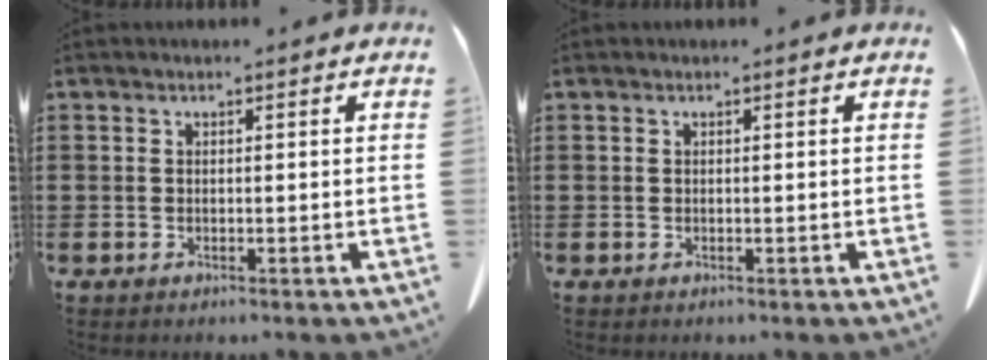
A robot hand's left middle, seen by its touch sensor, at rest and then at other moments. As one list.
[{"total": 0.0}]